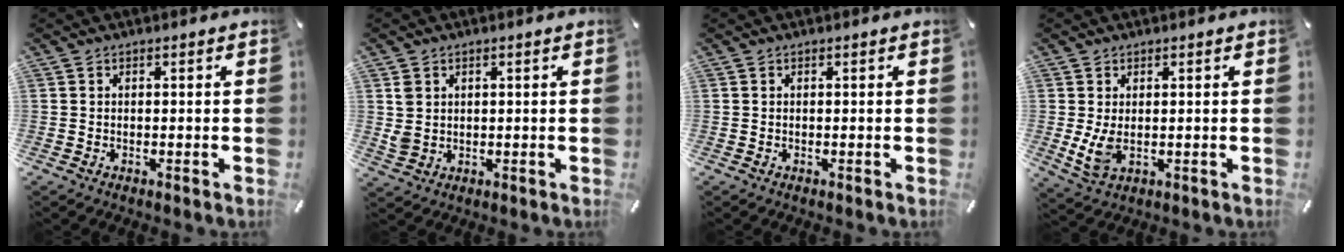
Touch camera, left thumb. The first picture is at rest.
{"total": 3.5, "force": [1.3, 3.1, 1.1], "torque": [-0.015, 0.001, 0.024]}
{"total": 0.0}
{"total": 5.1, "force": [0.7, 3.1, 4.0], "torque": [-0.093, -0.009, 0.009]}